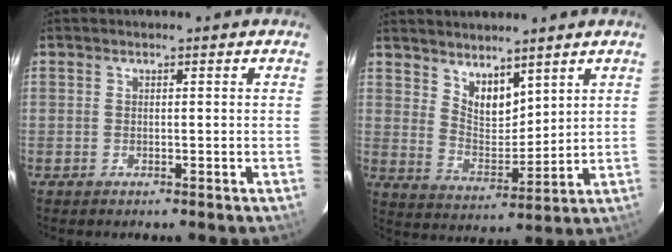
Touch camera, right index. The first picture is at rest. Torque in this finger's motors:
{"motor_torque": [0.00, 0.15, 0.01, 0.00]}